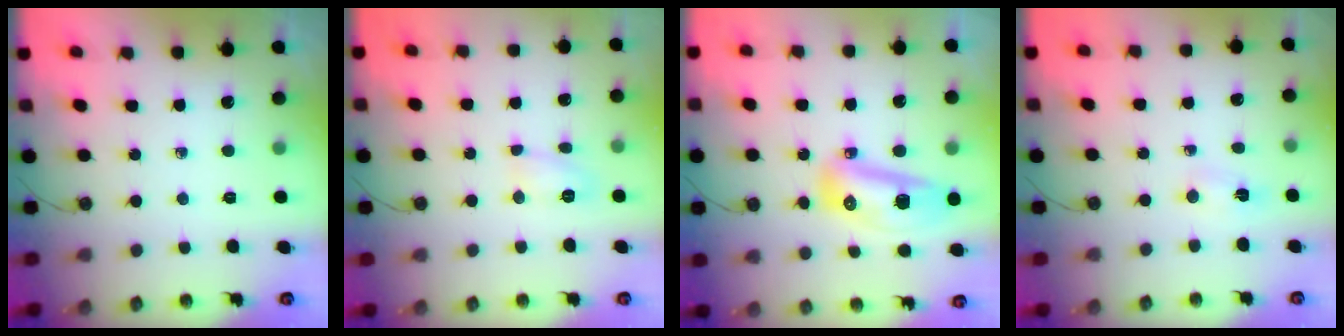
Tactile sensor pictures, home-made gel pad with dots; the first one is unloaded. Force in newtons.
{"total": 5.3, "press": 5.3, "slide": 0.5}
{"total": 14.4, "press": 13.4, "slide": 5.2}
{"total": 2.1, "press": 1.8, "slide": 1.0}